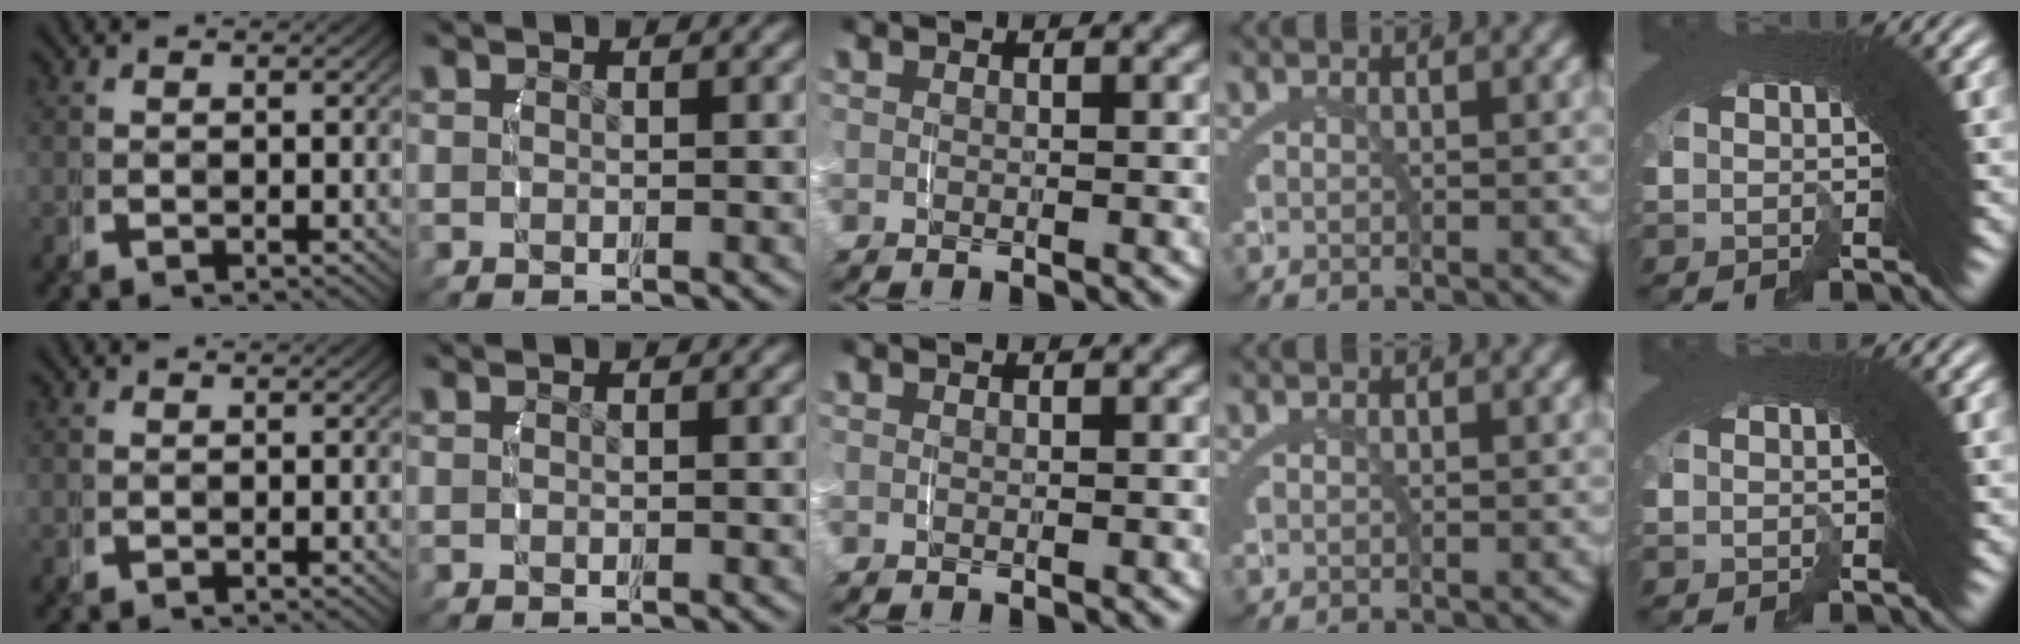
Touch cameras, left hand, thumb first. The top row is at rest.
{}